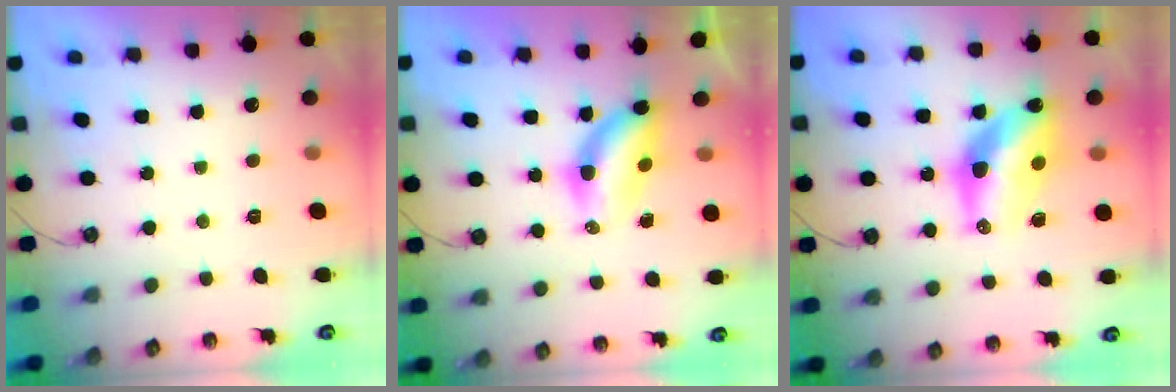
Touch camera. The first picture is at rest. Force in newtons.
{"total": 5.9, "press": 5.9, "slide": 0.5}
{"total": 12.4, "press": 12.3, "slide": 0.9}